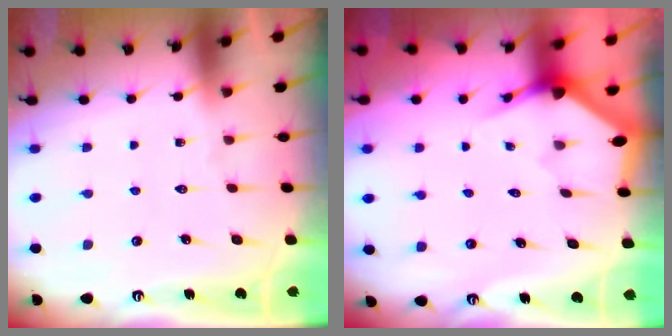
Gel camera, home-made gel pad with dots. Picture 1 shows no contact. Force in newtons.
{"total": 3.1, "press": 3.1, "slide": 0.2}